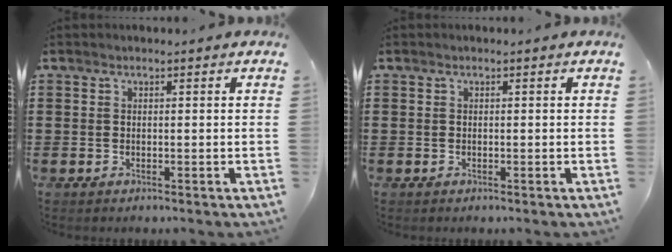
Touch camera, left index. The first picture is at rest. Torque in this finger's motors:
{"motor_torque": [-0.02, -0.01, 0.03, 0.00]}